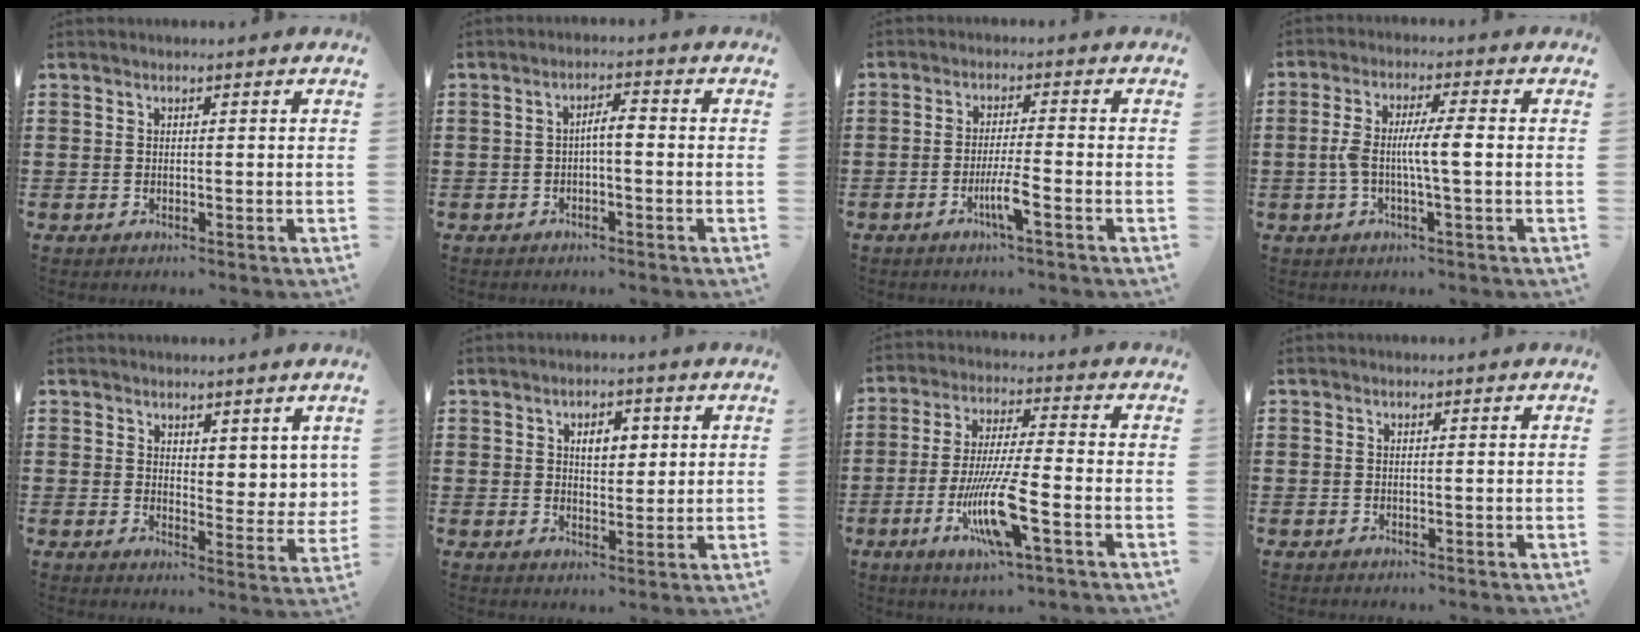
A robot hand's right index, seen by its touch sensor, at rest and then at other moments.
{"total": 2.7, "force": [-0.6, 0.5, 2.5], "torque": [-0.047, 0.004, -0.013]}
{"total": 4.5, "force": [-2.2, -0.1, 3.9], "torque": [-0.072, -0.011, -0.040]}
{"total": 5.9, "force": [-0.6, 0.8, 5.8], "torque": [-0.120, -0.005, -0.020]}
{"total": 3.9, "force": [3.3, 1.9, 0.5], "torque": [-0.015, -0.007, 0.061]}
{"total": 4.2, "force": [1.2, 2.5, 3.2], "torque": [-0.046, 0.003, 0.013]}
{"total": 11.4, "force": [-4.5, 1.5, 10.4], "torque": [-0.213, -0.014, -0.087]}
{"total": 0.0}